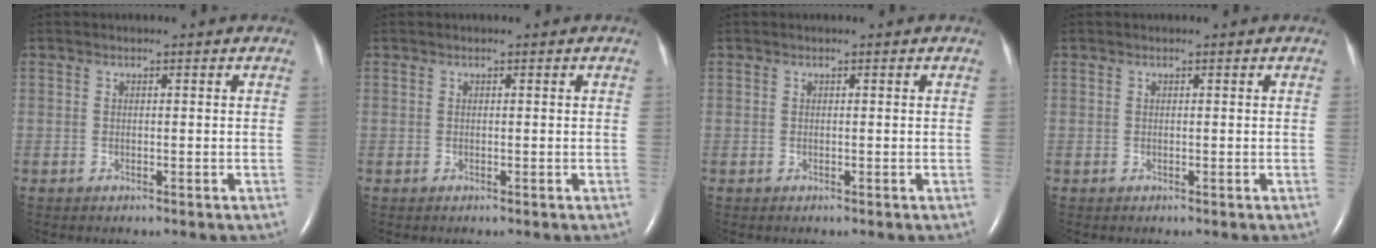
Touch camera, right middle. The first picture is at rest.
{"total": 0.0}
{"total": 0.0}
{"total": 0.0}